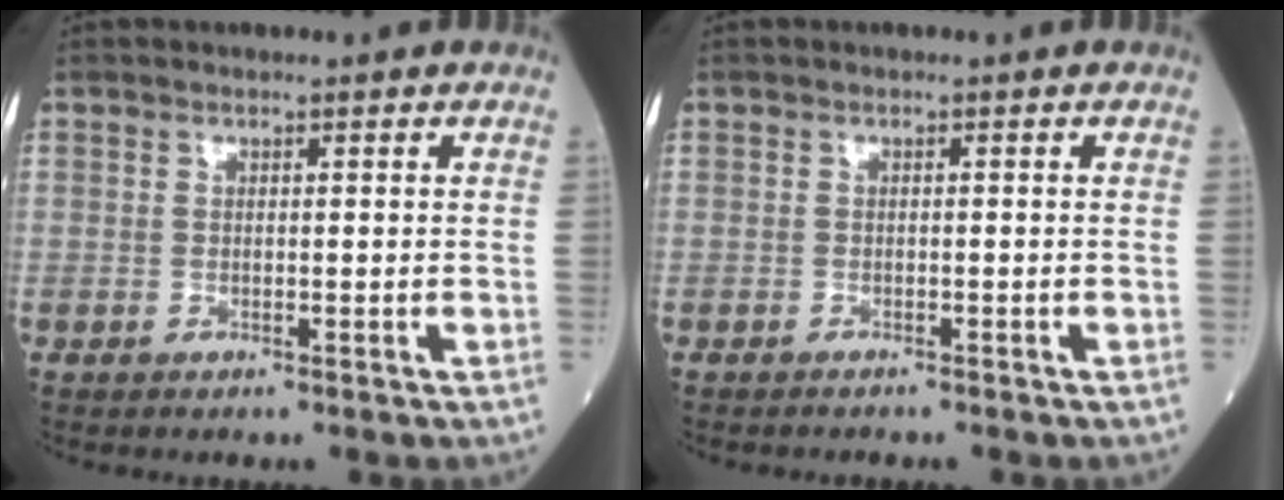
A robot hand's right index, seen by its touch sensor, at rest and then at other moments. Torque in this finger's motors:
{"motor_torque": [-0.12, -0.06, 0.00, -0.02]}